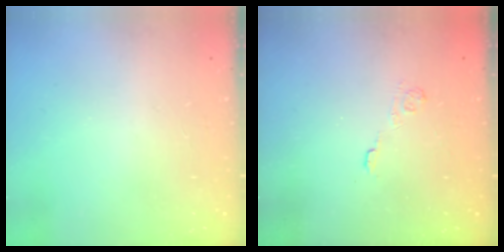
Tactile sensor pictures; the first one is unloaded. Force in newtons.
{"total": 2.2, "press": 1.7, "slide": 1.4}